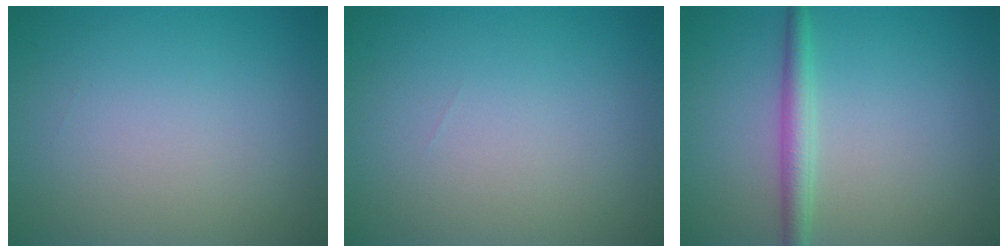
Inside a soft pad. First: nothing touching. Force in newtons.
{"total": 0.0}
{"total": 2.3, "press": 2.3, "slide": 0.0}